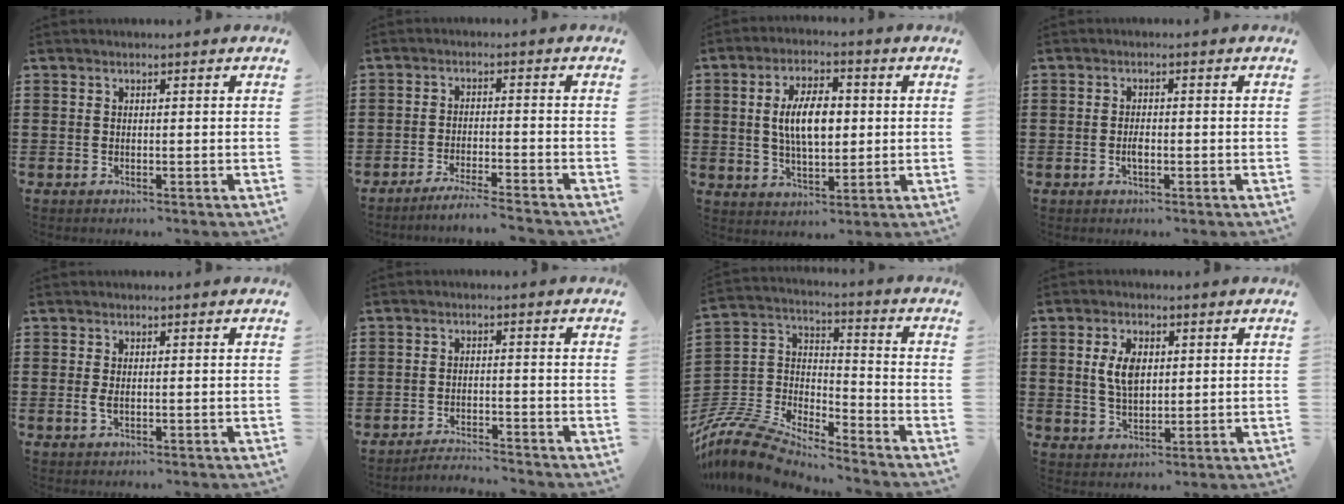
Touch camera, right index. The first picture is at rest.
{"total": 3.4, "force": [-3.2, -0.5, 1.1], "torque": [-0.018, -0.003, -0.064]}
{"total": 8.1, "force": [0.8, 3.8, 7.1], "torque": [-0.129, 0.006, 0.006]}
{"total": 1.8, "force": [-0.5, 0.7, 1.6], "torque": [-0.029, 0.000, -0.008]}
{"total": 1.3, "force": [0.0, 0.5, 1.2], "torque": [-0.030, -0.002, -0.002]}
{"total": 2.5, "force": [-2.5, 0.0, 0.0], "torque": [-0.006, 0.003, -0.053]}
{"total": 9.5, "force": [-8.8, 2.0, 2.7], "torque": [-0.083, 0.002, -0.183]}
{"total": 5.7, "force": [1.2, 3.2, 4.6], "torque": [-0.097, 0.015, 0.019]}